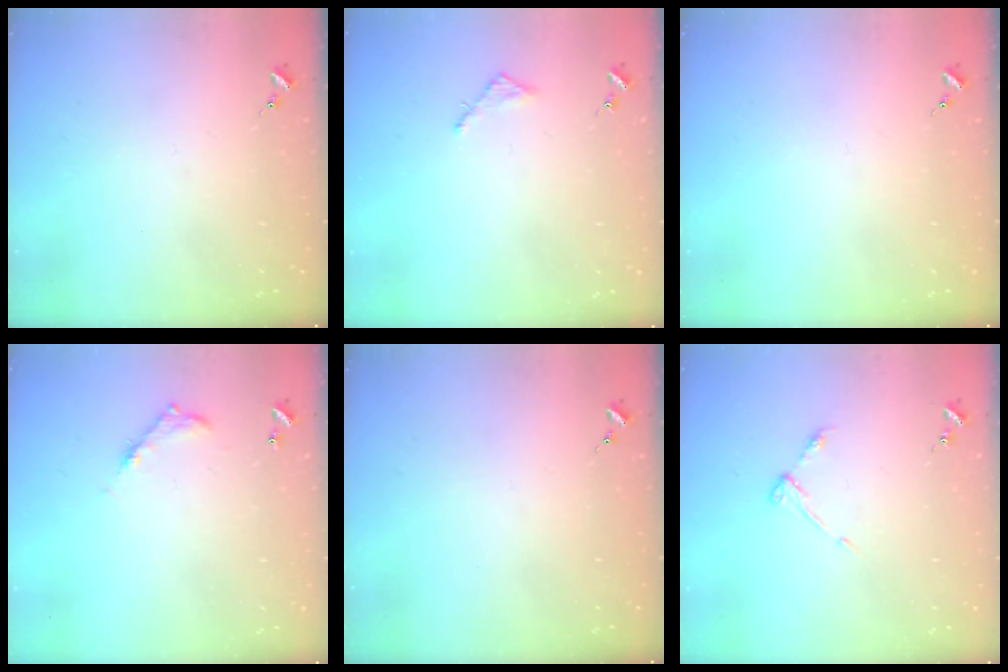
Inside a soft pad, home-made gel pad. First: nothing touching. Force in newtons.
{"total": 2.5, "press": 2.5, "slide": 0.2}
{"total": 0.0}
{"total": 7.1, "press": 7.1, "slide": 0.5}
{"total": 0.0}
{"total": 4.6, "press": 4.6, "slide": 0.6}